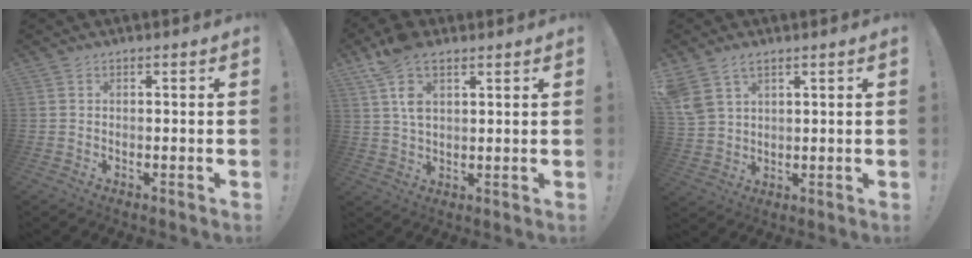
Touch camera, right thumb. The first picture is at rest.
{"total": 9.4, "force": [4.9, 4.7, 6.5], "torque": [-0.120, -0.014, 0.093]}
{"total": 6.9, "force": [4.5, 4.1, 3.3], "torque": [-0.059, -0.017, 0.093]}